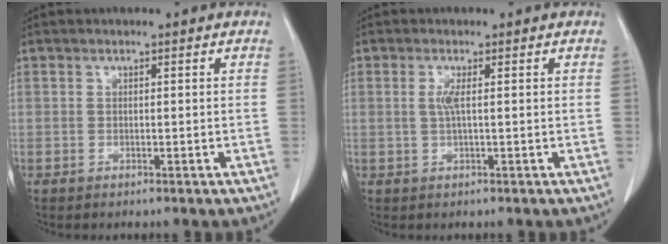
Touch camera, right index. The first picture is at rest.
{"total": 1.9, "force": [0.3, 0.0, 1.8], "torque": [-0.046, -0.001, 0.003]}